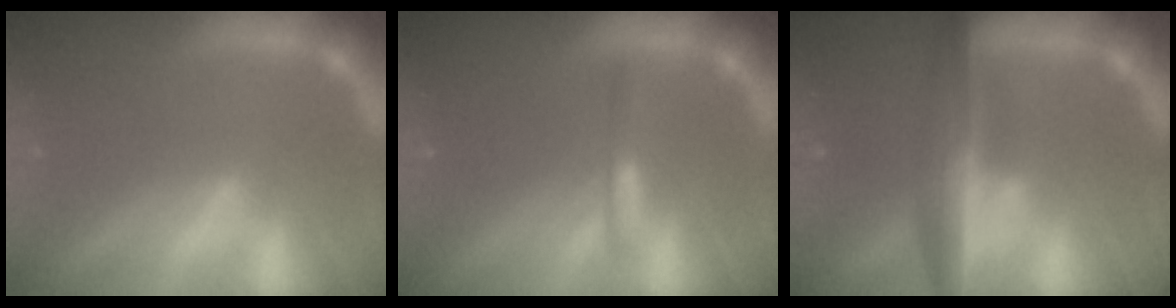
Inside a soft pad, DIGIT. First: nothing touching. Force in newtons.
{"total": 1.4}
{"total": 6.5}